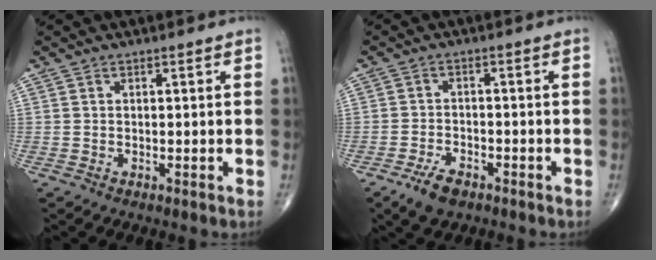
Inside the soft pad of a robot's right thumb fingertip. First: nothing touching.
{"total": 4.9, "force": [-3.2, 2.5, 2.8], "torque": [-0.052, 0.011, -0.054]}